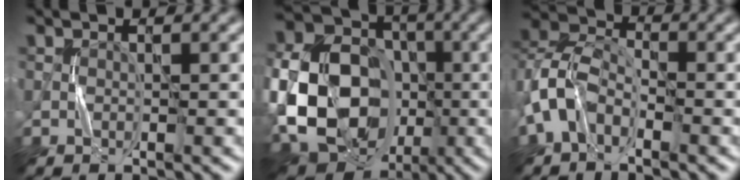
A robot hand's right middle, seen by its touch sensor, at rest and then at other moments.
{"total": 18.8, "force": [-3.7, 15.1, 10.6], "torque": [-0.211, -0.014, -0.085]}
{"total": 5.2, "force": [-2.4, 3.5, 3.1], "torque": [-0.068, 0.008, -0.061]}